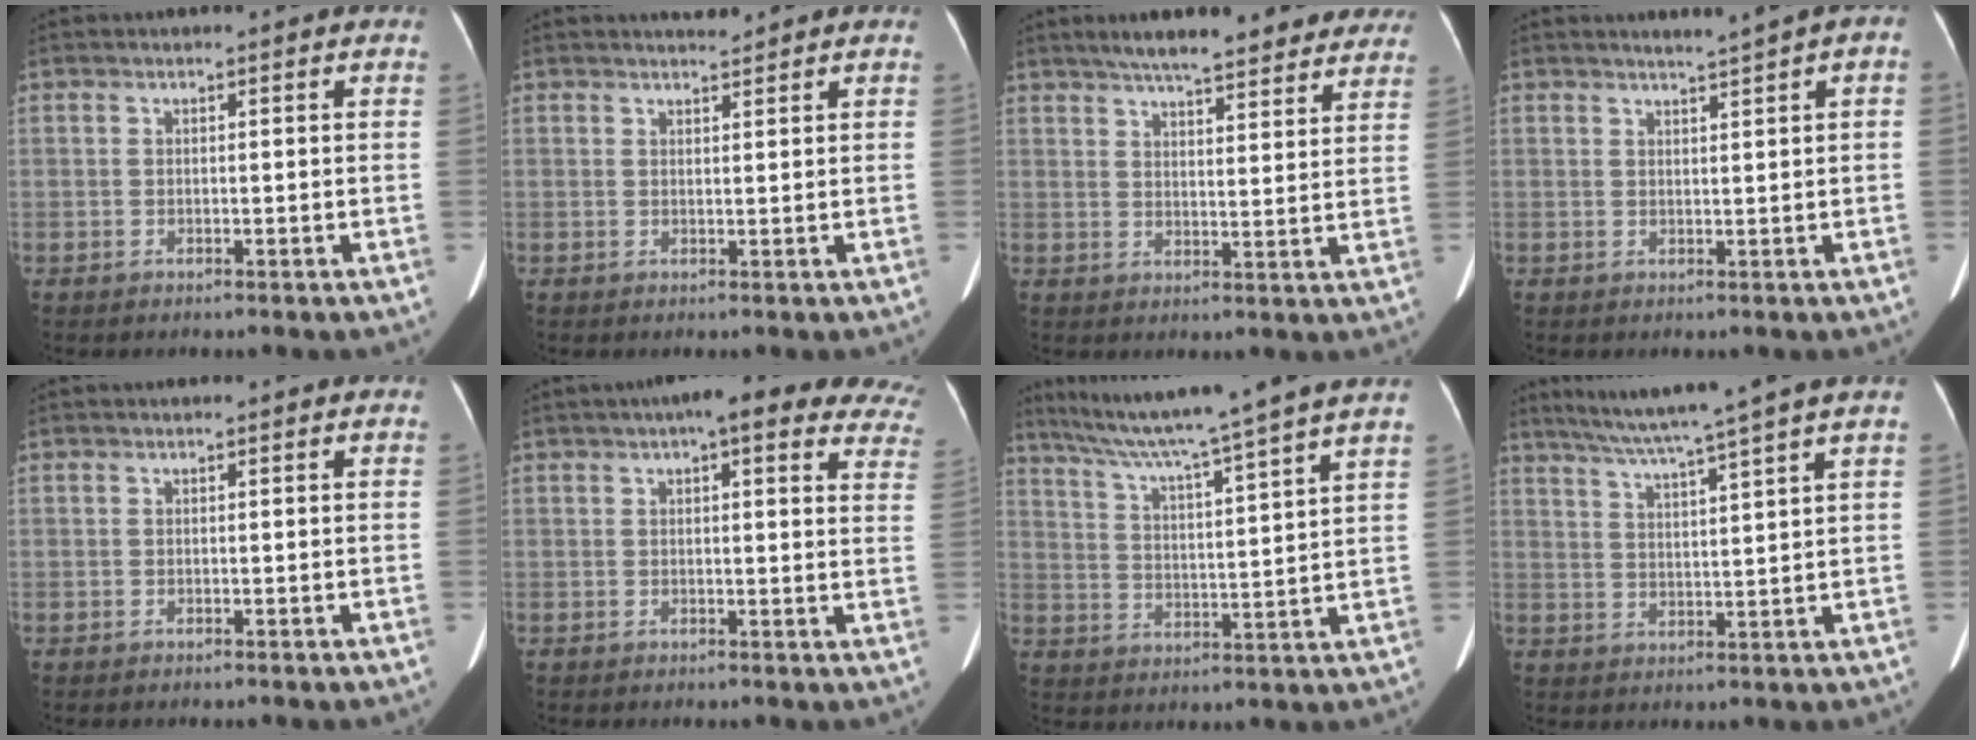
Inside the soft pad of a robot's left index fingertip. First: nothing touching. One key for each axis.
{"total": 1.6, "fx": 1.6, "fy": 0.1, "fz": 0.1, "tx": -0.006, "ty": 0.001, "tz": 0.028}
{"total": 18.2, "fx": 15.5, "fy": 3.7, "fz": 9.0, "tx": -0.118, "ty": 0.024, "tz": 0.192}
{"total": 2.5, "fx": 1.4, "fy": 0.1, "fz": 2.1, "tx": -0.026, "ty": 0.011, "tz": 0.021}
{"total": 0.0}
{"total": 19.9, "fx": 16.2, "fy": 4.6, "fz": 10.7, "tx": -0.111, "ty": 0.015, "tz": 0.164}
{"total": 19.4, "fx": 16.3, "fy": -2.4, "fz": 10.1, "tx": -0.172, "ty": -0.012, "tz": 0.231}
{"total": 12.0, "fx": 9.8, "fy": -2.4, "fz": 6.4, "tx": -0.110, "ty": 0.002, "tz": 0.144}